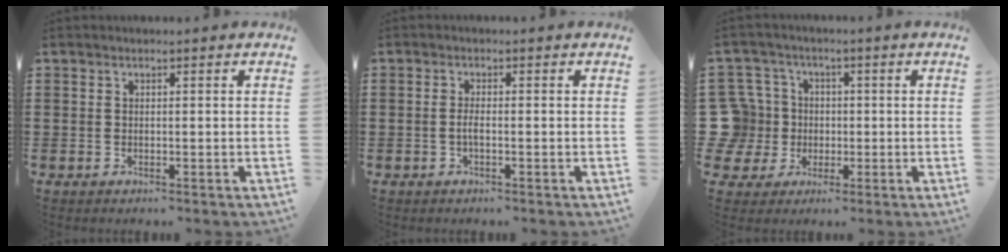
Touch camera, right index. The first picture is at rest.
{"total": 1.6, "force": [-0.5, 0.3, 1.5], "torque": [-0.037, -0.004, -0.011]}
{"total": 9.1, "force": [0.4, 8.8, 2.4], "torque": [-0.118, 0.013, 0.010]}